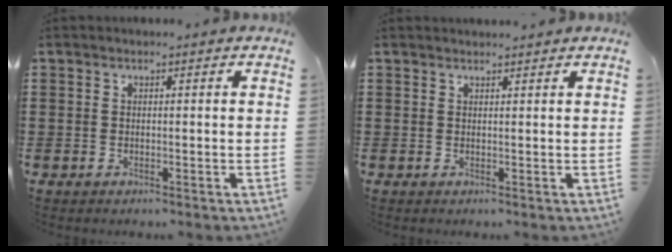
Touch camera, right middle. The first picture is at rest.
{"total": 1.0, "force": [1.0, -0.1, 0.1], "torque": [-0.003, -0.002, 0.020]}